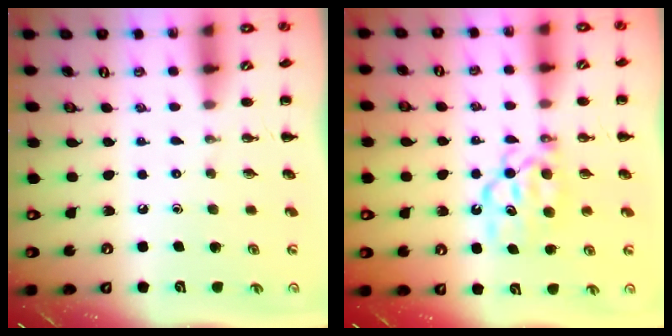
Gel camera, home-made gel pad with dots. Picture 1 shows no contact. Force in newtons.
{"total": 8.5, "press": 8.4, "slide": 1.1}